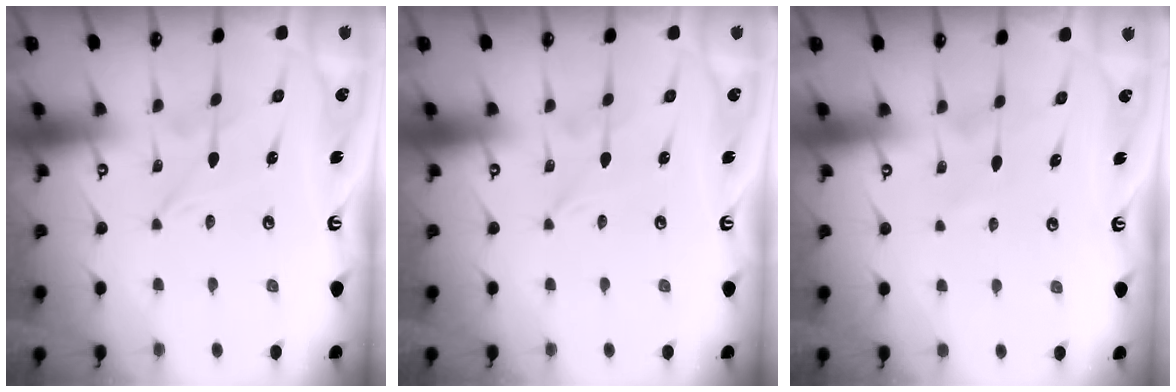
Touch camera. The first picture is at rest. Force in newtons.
{"total": 0.0}
{"total": 3.7, "press": 3.6, "slide": 0.5}